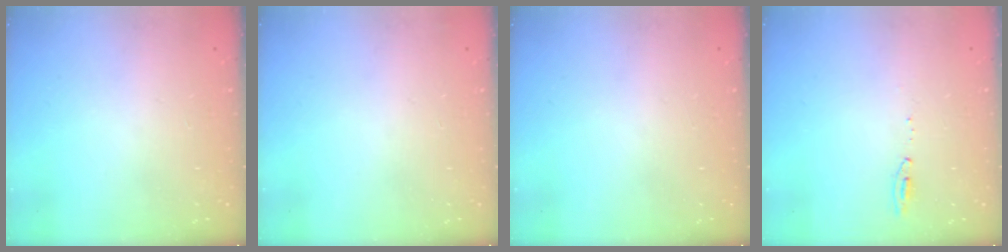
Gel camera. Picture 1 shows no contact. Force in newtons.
{"total": 8.9, "press": 3.1, "slide": 8.3}
{"total": 0.0}
{"total": 6.0, "press": 5.8, "slide": 1.5}